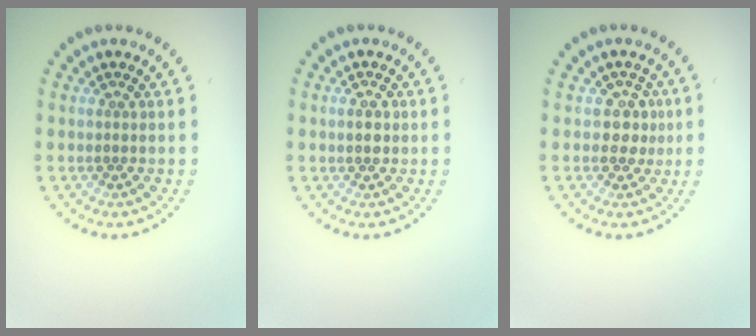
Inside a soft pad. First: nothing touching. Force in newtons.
{"total": 1.8, "press": 1.7, "slide": 0.2}
{"total": 2.1, "press": 1.7, "slide": 1.3}